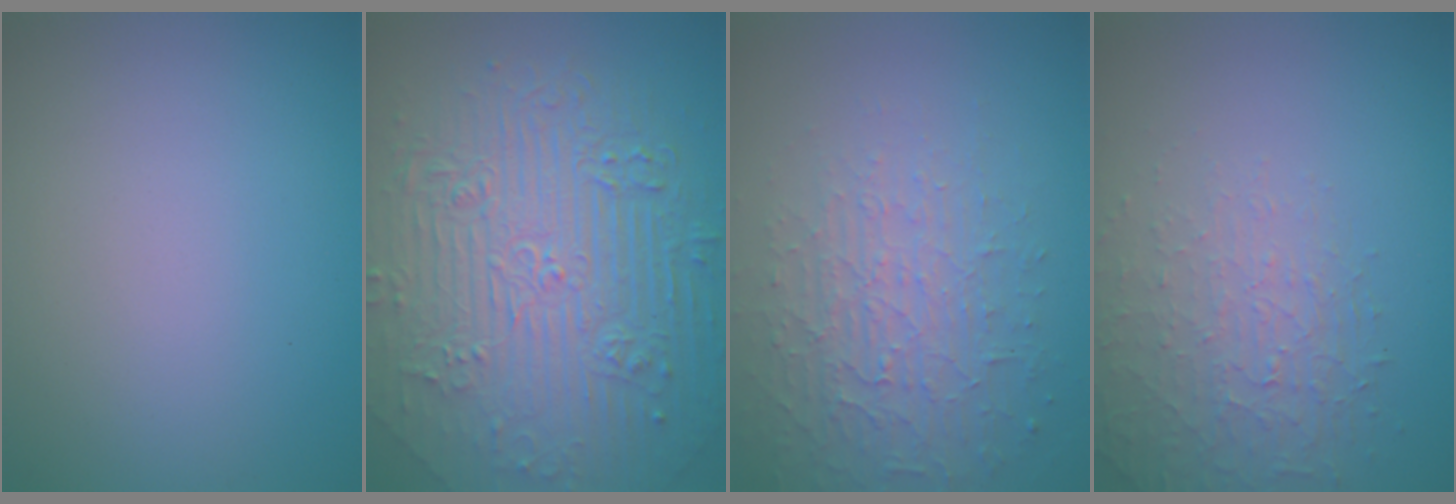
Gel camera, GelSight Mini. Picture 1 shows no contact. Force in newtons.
{"total": 11.0, "press": 7.4, "slide": 8.2}
{"total": 3.7, "press": 3.3, "slide": 1.7}
{"total": 1.9, "press": 1.4, "slide": 1.3}